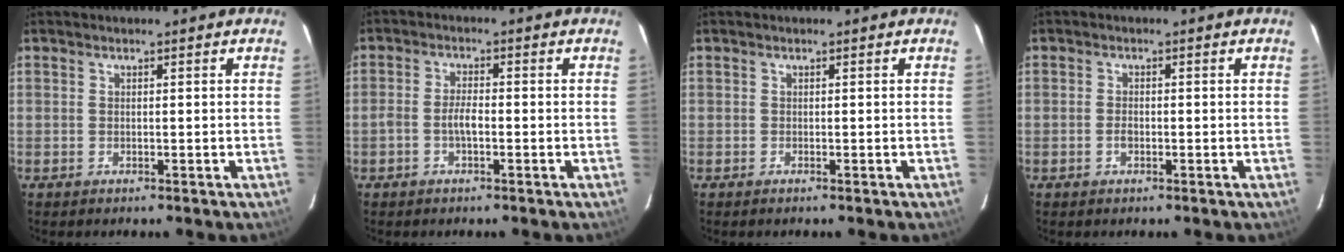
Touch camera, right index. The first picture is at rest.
{"total": 2.9, "force": [-1.1, 0.9, 2.6], "torque": [-0.056, 0.006, -0.021]}
{"total": 0.0}
{"total": 1.7, "force": [-0.6, 1.0, 1.3], "torque": [-0.027, 0.002, -0.011]}